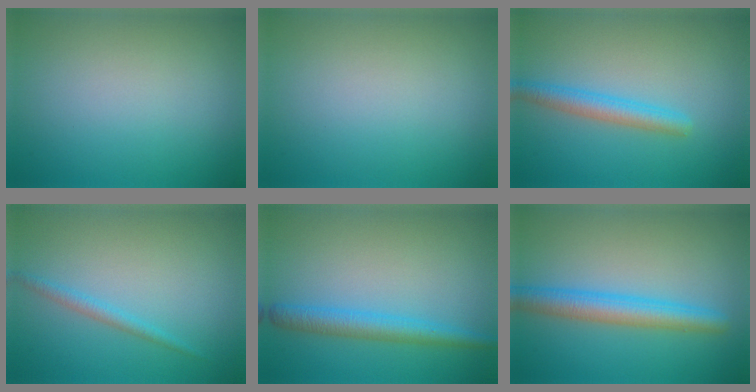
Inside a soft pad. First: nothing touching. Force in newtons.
{"total": 0.0}
{"total": 2.8, "press": 2.8, "slide": 0.0}
{"total": 1.3, "press": 1.3, "slide": 0.1}
{"total": 3.2, "press": 3.2, "slide": 0.1}
{"total": 4.3, "press": 4.3, "slide": 0.1}